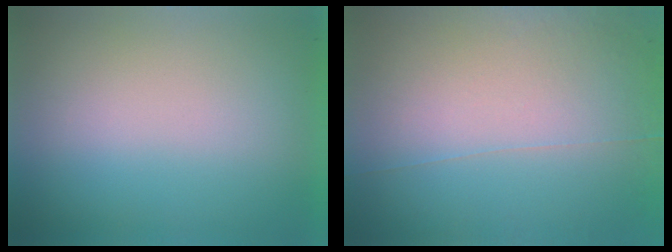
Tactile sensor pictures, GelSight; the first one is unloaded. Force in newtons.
{"total": 5.9}